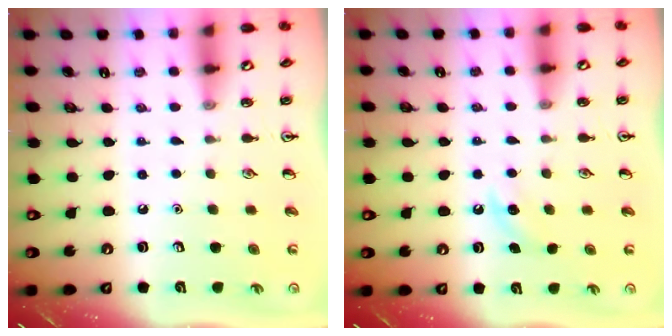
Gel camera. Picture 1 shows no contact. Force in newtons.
{"total": 5.2, "press": 4.9, "slide": 1.8}